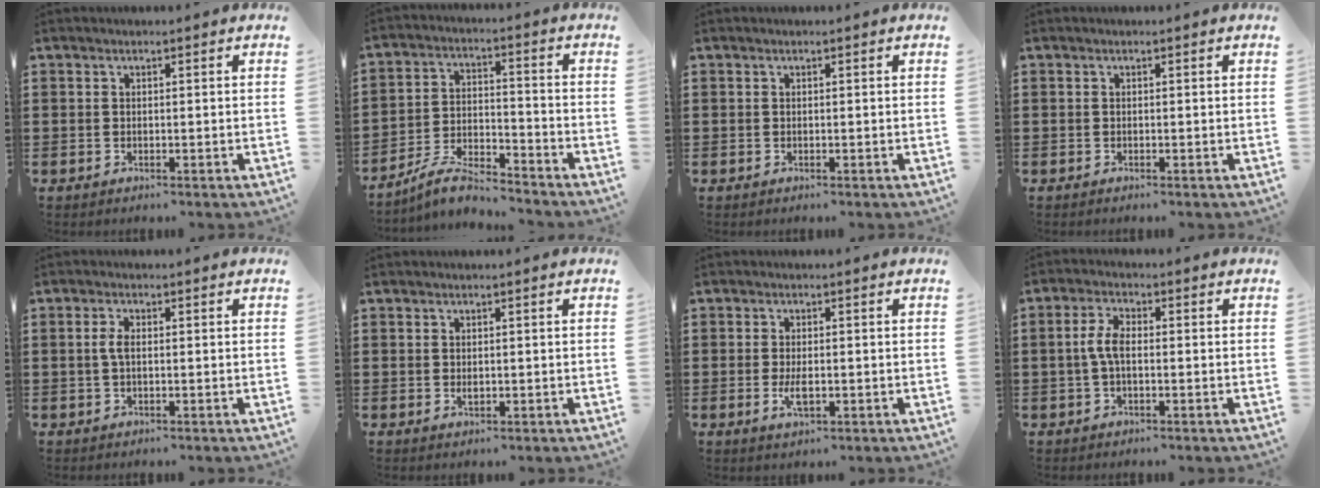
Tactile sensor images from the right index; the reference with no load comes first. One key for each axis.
{"total": 6.5, "fx": -6.1, "fy": 0.9, "fz": 2.1, "tx": -0.051, "ty": 0.007, "tz": -0.119}
{"total": 0.0}
{"total": 0.0}
{"total": 2.3, "fx": 0.0, "fy": 1.0, "fz": 2.1, "tx": -0.049, "ty": -0.001, "tz": -0.004}
{"total": 0.9, "fx": 0.0, "fy": 0.5, "fz": 0.7, "tx": -0.015, "ty": 0.001, "tz": 0.001}
{"total": 2.9, "fx": -0.6, "fy": 1.2, "fz": 2.6, "tx": -0.064, "ty": -0.006, "tz": -0.014}
{"total": 4.0, "fx": -0.4, "fy": 1.7, "fz": 3.6, "tx": -0.082, "ty": 0.001, "tz": -0.013}